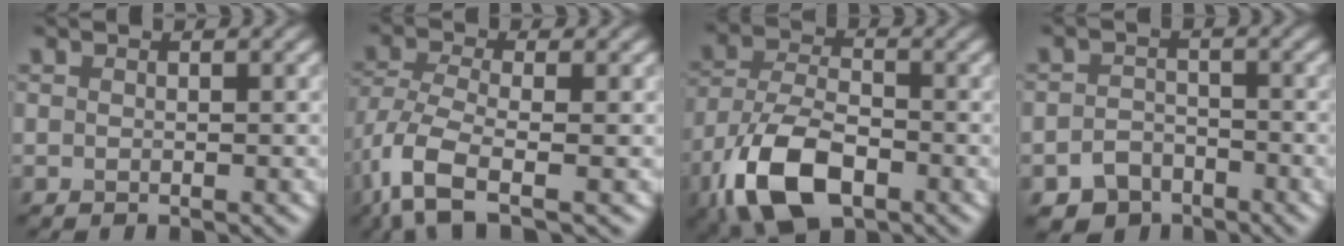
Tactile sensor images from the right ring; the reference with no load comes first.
{"total": 6.2, "force": [-3.2, 2.2, 4.8], "torque": [-0.112, -0.007, -0.075]}
{"total": 9.4, "force": [-4.7, 4.8, 6.5], "torque": [-0.146, -0.011, -0.097]}
{"total": 3.5, "force": [-2.4, 2.3, 1.0], "torque": [-0.012, -0.002, -0.044]}